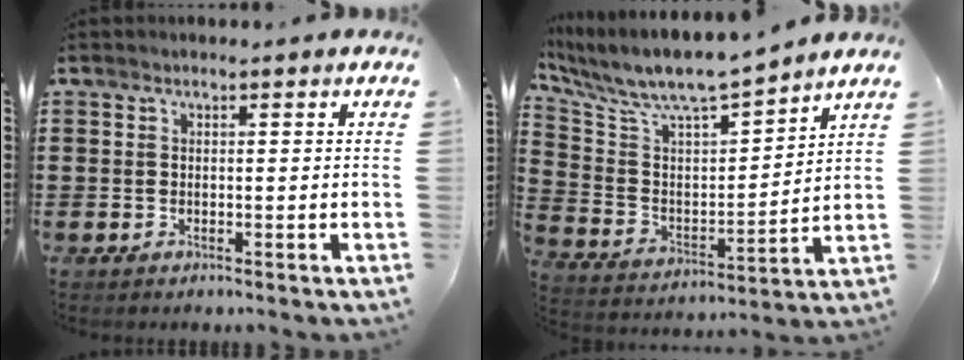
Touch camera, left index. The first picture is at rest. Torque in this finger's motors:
{"motor_torque": [0.12, 0.10, 0.70, 0.19]}